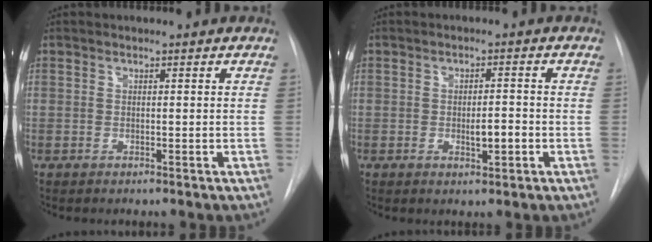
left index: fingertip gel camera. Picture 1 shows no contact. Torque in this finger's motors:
{"motor_torque": [0.31, 0.32, 0.09, 0.02]}